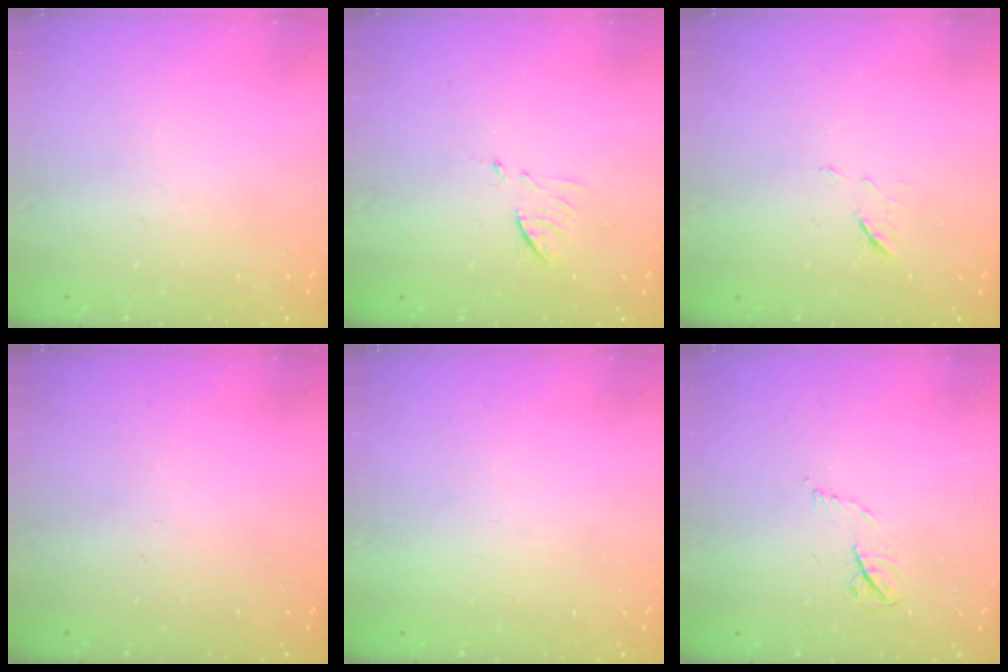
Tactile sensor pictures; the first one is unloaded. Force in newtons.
{"total": 6.0, "press": 5.9, "slide": 0.6}
{"total": 5.8, "press": 5.7, "slide": 1.3}
{"total": 0.0}
{"total": 1.6, "press": 1.6, "slide": 0.1}
{"total": 4.8, "press": 4.8, "slide": 0.6}